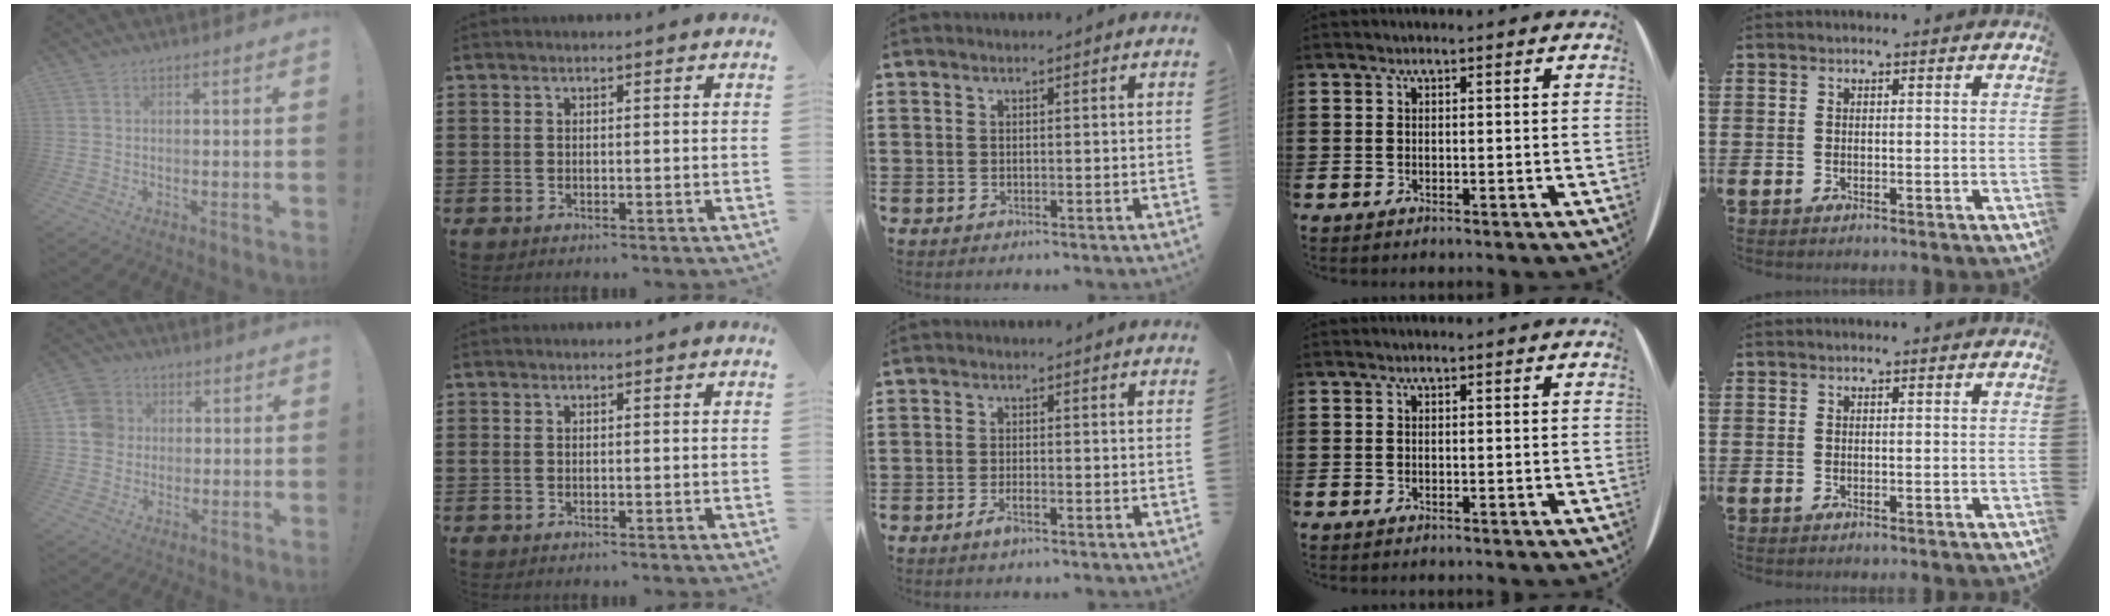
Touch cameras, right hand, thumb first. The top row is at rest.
{"thumb": {"total": 7.7, "force": [0.9, 7.2, 2.6], "torque": [-0.043, 0.009, 0.021]}, "index": {"total": 0.6, "force": [0.0, 0.4, 0.4], "torque": [-0.010, 0.001, -0.001]}, "middle": {"total": 2.1, "force": [-1.2, 0.6, 1.6], "torque": [-0.036, -0.002, -0.025]}}